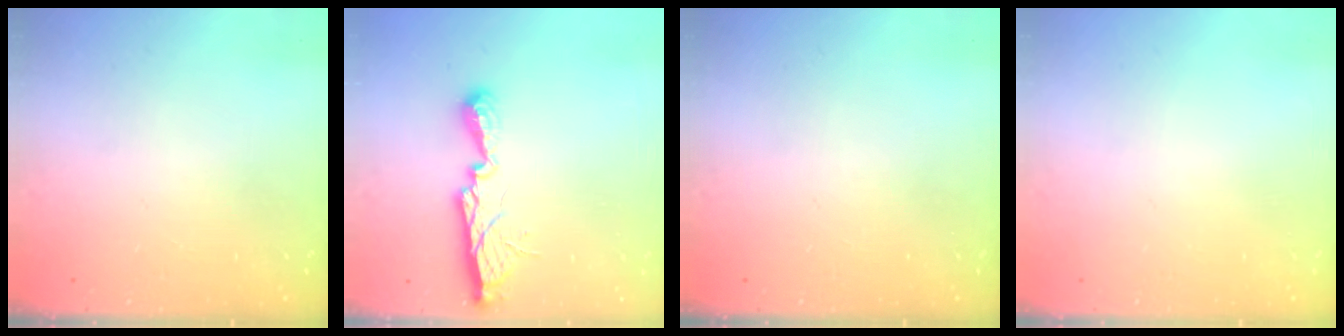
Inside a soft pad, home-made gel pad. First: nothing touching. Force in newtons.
{"total": 10.1, "press": 10.1, "slide": 0.7}
{"total": 0.0}
{"total": 0.0}